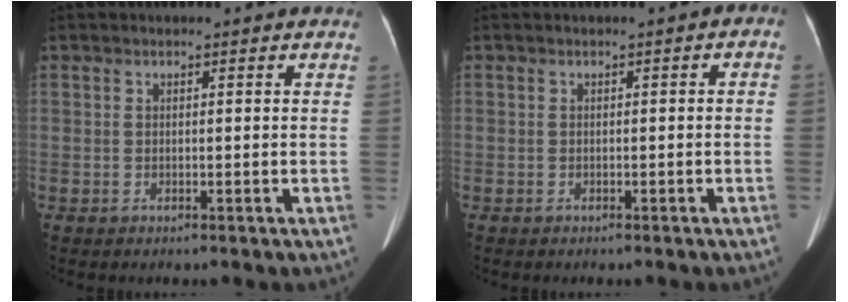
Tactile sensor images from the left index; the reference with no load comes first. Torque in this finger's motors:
{"motor_torque": [-0.25, -0.86, -0.09, -0.13]}